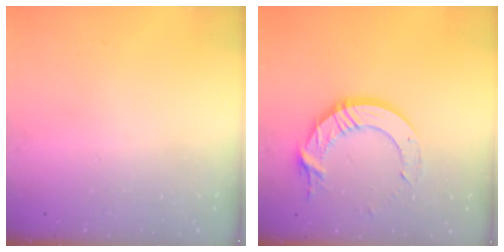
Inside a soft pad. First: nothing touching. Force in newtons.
{"total": 13.5, "press": 13.5, "slide": 1.4}